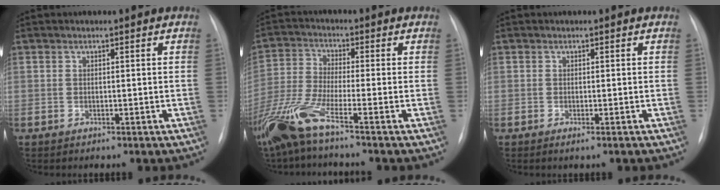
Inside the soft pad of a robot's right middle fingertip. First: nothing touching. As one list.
[{"total": 10.4, "force": [-7.0, 0.0, 7.7], "torque": [-0.173, -0.030, -0.143]}, {"total": 0.7, "force": [-0.4, -0.2, 0.5], "torque": [-0.005, 0.001, -0.011]}]